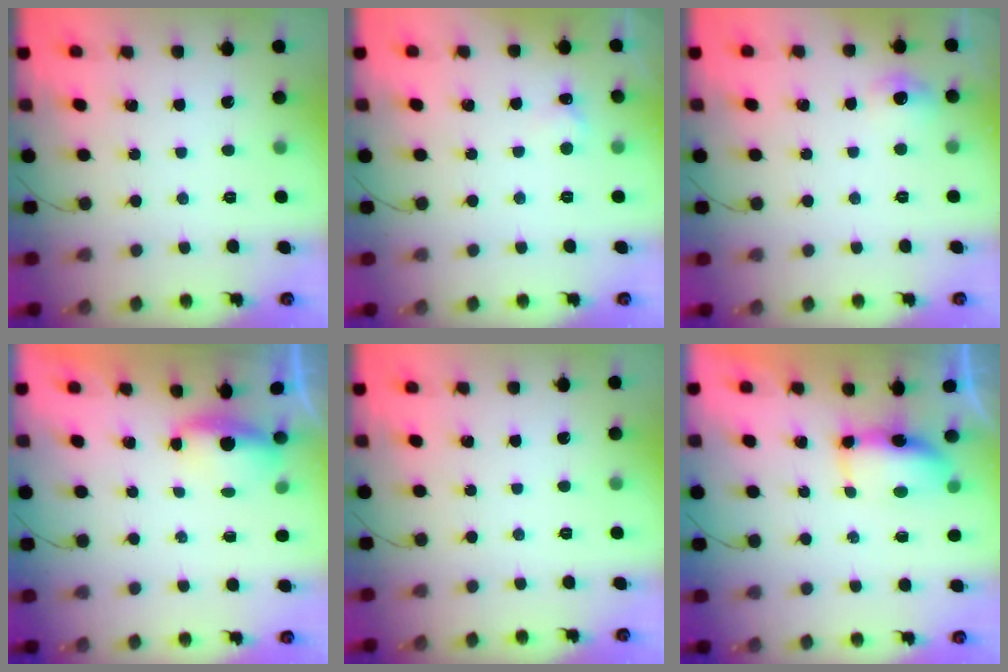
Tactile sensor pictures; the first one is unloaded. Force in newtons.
{"total": 4.7, "press": 4.5, "slide": 1.3}
{"total": 5.4, "press": 5.2, "slide": 1.6}
{"total": 3.5, "press": 3.3, "slide": 0.9}
{"total": 0.0}
{"total": 7.5, "press": 6.8, "slide": 3.2}